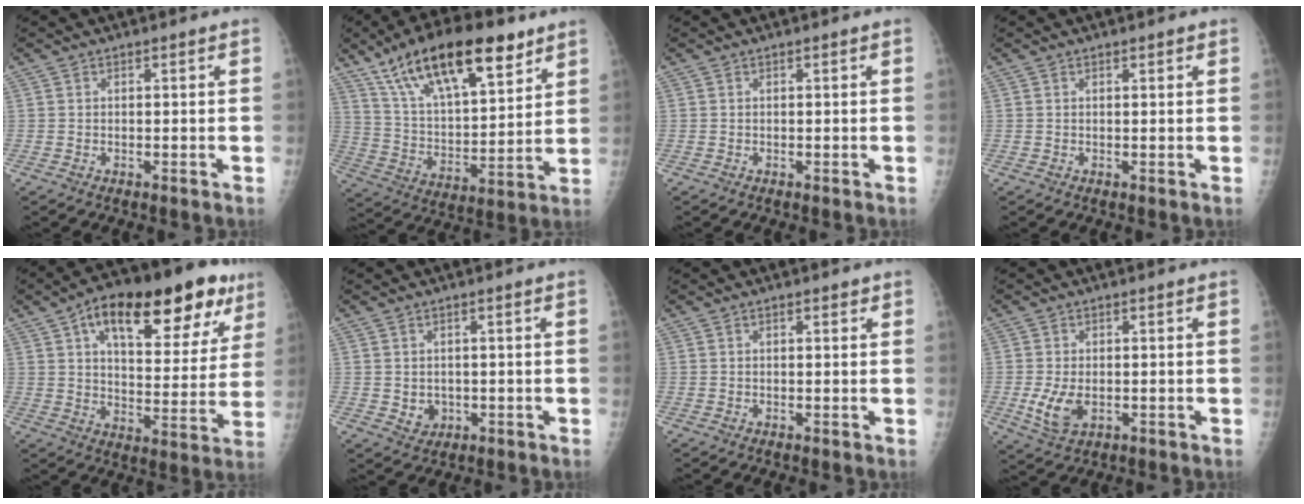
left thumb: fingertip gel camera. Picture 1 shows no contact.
{"total": 23.6, "force": [14.4, 9.0, 16.4], "torque": [-0.251, -0.036, 0.254]}
{"total": 0.0}
{"total": 0.9, "force": [0.5, 0.3, 0.6], "torque": [-0.008, 0.000, 0.007]}
{"total": 25.9, "force": [13.2, 11.1, 19.3], "torque": [-0.246, -0.001, 0.193]}
{"total": 3.2, "force": [-0.3, 2.8, 1.5], "torque": [-0.012, -0.001, 0.007]}
{"total": 1.3, "force": [0.7, 0.6, 0.9], "torque": [-0.010, 0.000, 0.007]}
{"total": 5.9, "force": [-1.1, 3.6, 4.6], "torque": [-0.094, -0.008, -0.014]}